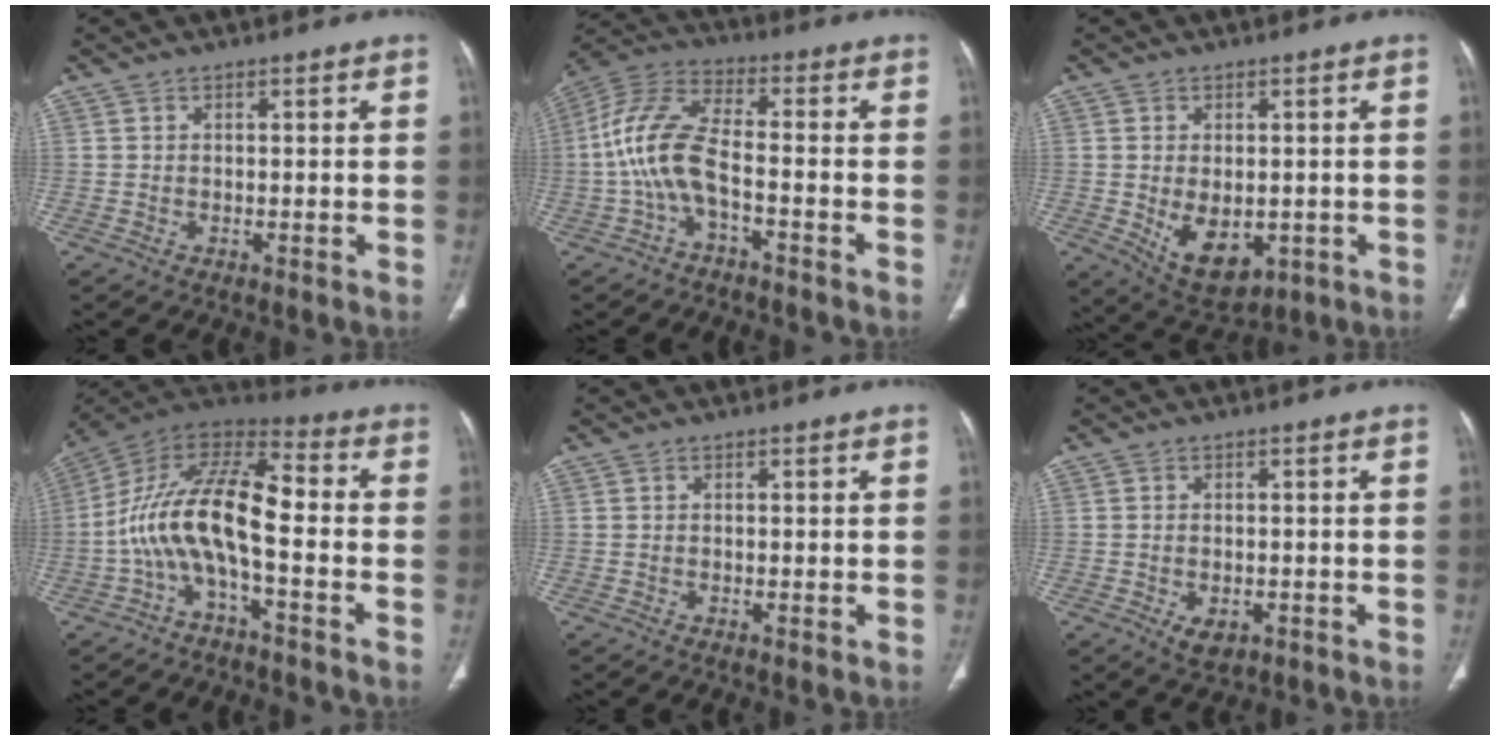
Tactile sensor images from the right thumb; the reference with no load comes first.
{"total": 10.6, "force": [-3.0, 4.3, 9.2], "torque": [-0.204, 0.044, -0.066]}
{"total": 9.3, "force": [-1.7, 5.8, 7.1], "torque": [-0.090, -0.009, -0.005]}
{"total": 14.5, "force": [-3.7, 5.3, 12.9], "torque": [-0.248, 0.078, -0.080]}
{"total": 0.5, "force": [-0.1, 0.2, 0.5], "torque": [-0.014, -0.004, -0.003]}
{"total": 3.5, "force": [-1.3, 2.2, 2.4], "torque": [-0.029, 0.004, -0.011]}